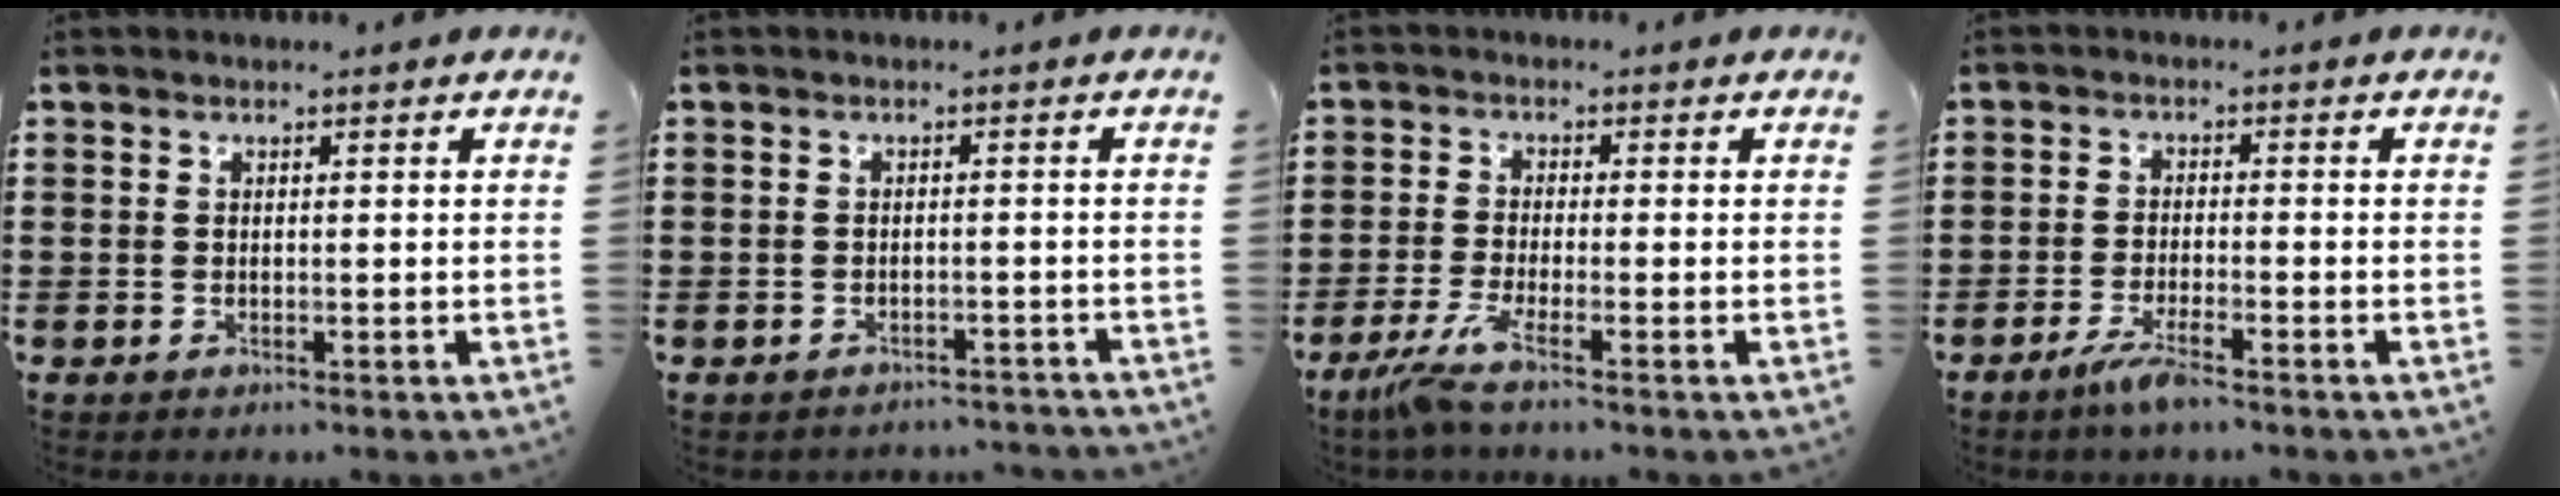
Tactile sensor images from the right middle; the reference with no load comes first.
{"total": 1.6, "force": [-1.5, 0.2, 0.1], "torque": [-0.008, 0.001, -0.033]}
{"total": 4.1, "force": [-2.7, -0.2, 3.1], "torque": [-0.080, -0.020, -0.057]}
{"total": 3.6, "force": [-2.5, 0.2, 2.7], "torque": [-0.057, -0.006, -0.046]}